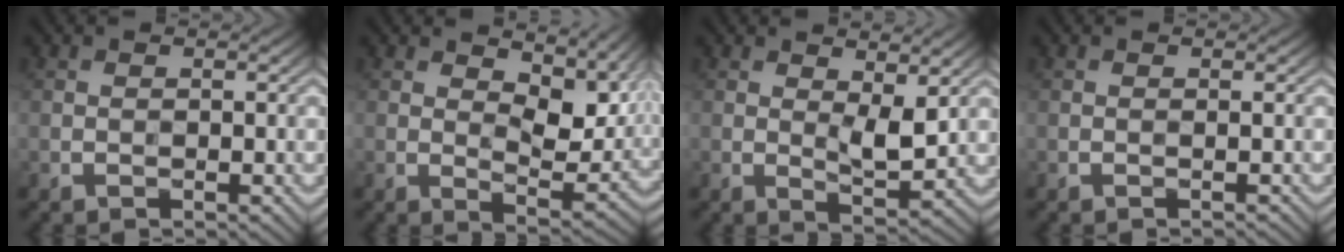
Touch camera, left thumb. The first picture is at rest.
{"total": 11.4, "force": [5.6, 5.0, 8.6], "torque": [-0.145, -0.003, 0.089]}
{"total": 4.2, "force": [1.4, 1.5, 3.7], "torque": [-0.069, -0.006, 0.029]}
{"total": 0.0}